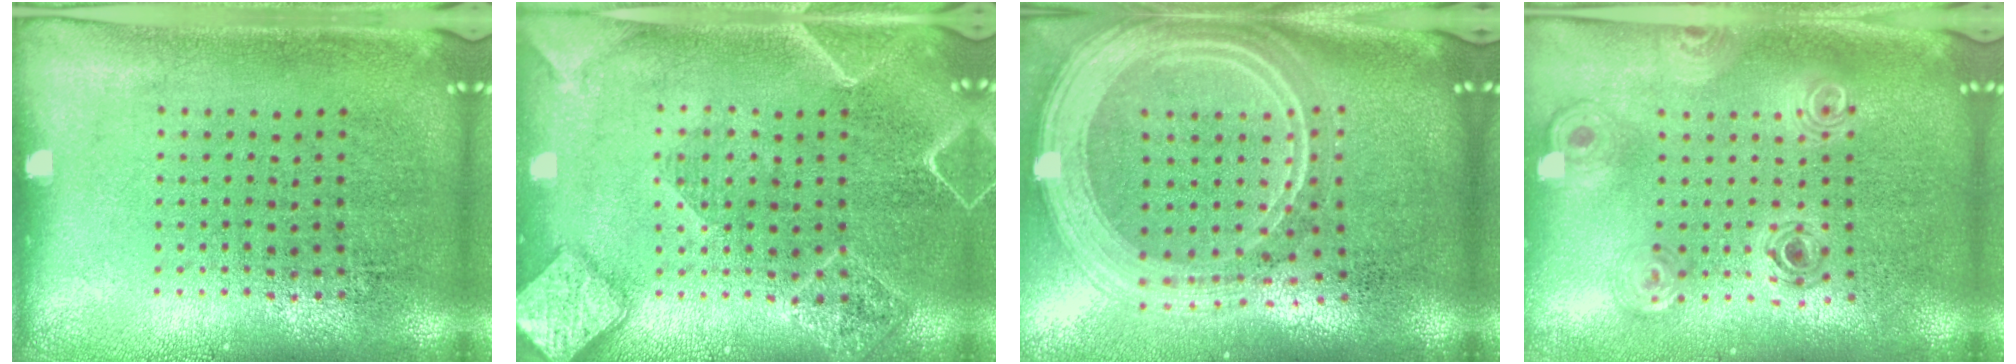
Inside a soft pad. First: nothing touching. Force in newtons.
{"total": 2.2, "press": 2.1, "slide": 0.5}
{"total": 3.0, "press": 2.4, "slide": 1.7}
{"total": 1.0, "press": 0.9, "slide": 0.2}